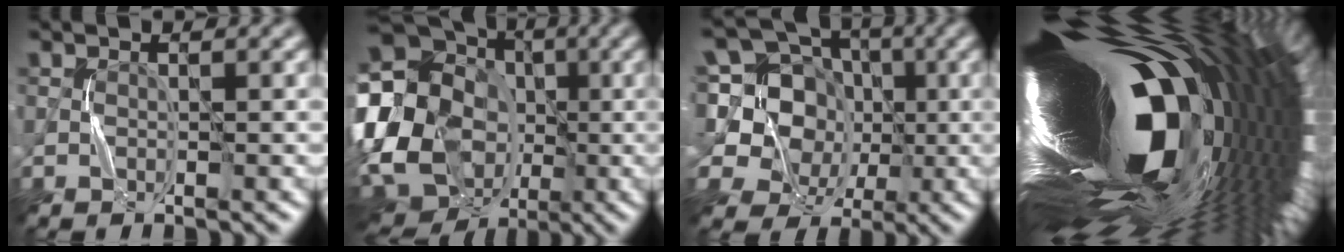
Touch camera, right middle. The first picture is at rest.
{"total": 20.4, "force": [-3.9, 17.3, 10.2], "torque": [-0.175, 0.031, -0.111]}
{"total": 11.5, "force": [1.6, 10.0, 5.4], "torque": [-0.142, 0.039, 0.006]}
{"total": 20.6, "force": [0.4, 6.4, 19.6], "torque": [-0.323, -0.033, 0.012]}